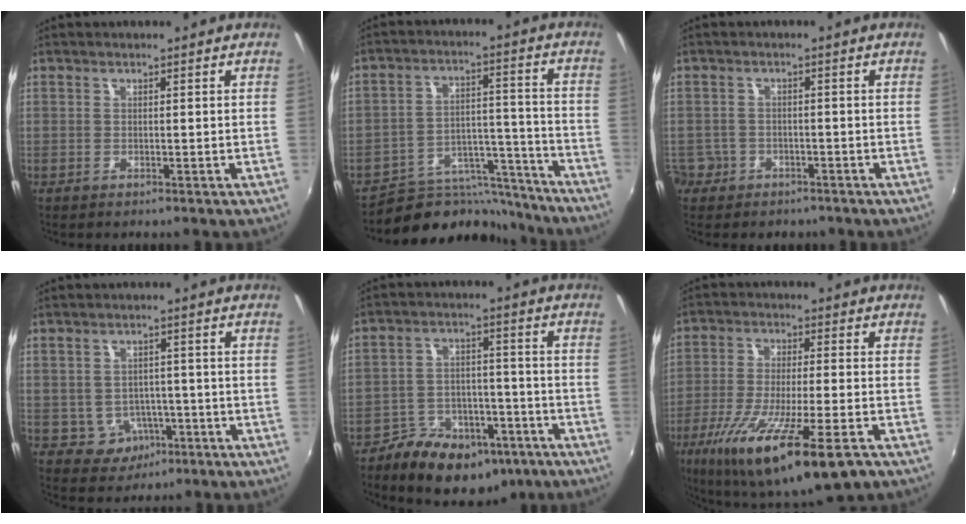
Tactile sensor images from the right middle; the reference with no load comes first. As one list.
[{"total": 13.5, "force": [-12.4, 5.2, 1.1], "torque": [-0.010, 0.053, -0.181]}, {"total": 6.6, "force": [-3.2, 5.6, 1.5], "torque": [-0.051, 0.005, -0.046]}, {"total": 5.5, "force": [-2.2, 4.9, 1.1], "torque": [-0.036, 0.010, -0.015]}, {"total": 16.0, "force": [-10.4, 9.2, 7.8], "torque": [-0.148, 0.011, -0.140]}, {"total": 20.4, "force": [-11.0, 3.6, 16.8], "torque": [-0.319, -0.067, -0.187]}]